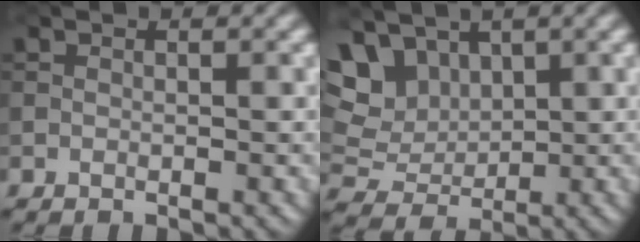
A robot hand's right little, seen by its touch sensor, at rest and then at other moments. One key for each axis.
{"total": 7.7, "fx": 3.3, "fy": 5.4, "fz": 4.2, "tx": -0.096, "ty": 0.017, "tz": 0.051}